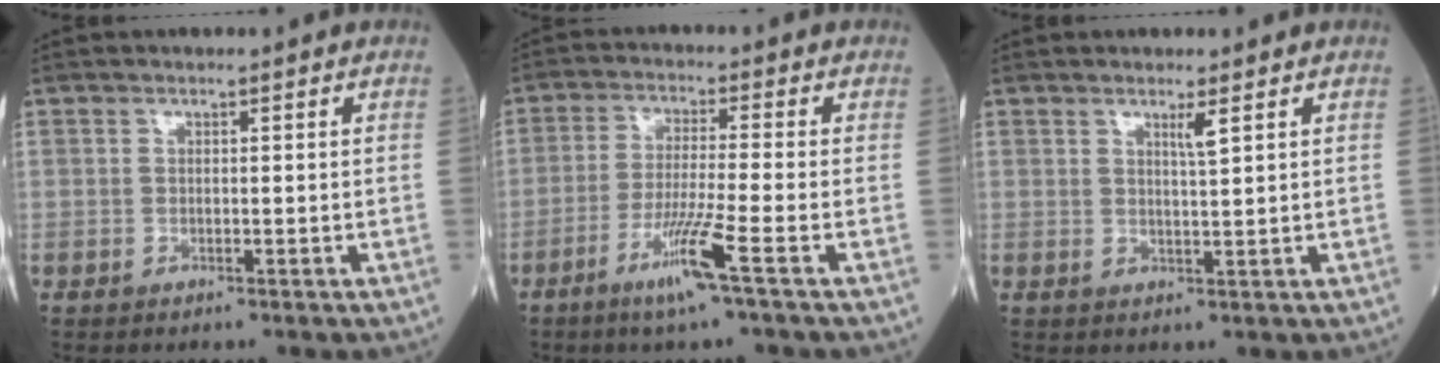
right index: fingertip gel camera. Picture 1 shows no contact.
{"total": 7.3, "force": [-3.7, -1.3, 6.2], "torque": [-0.118, -0.020, -0.075]}
{"total": 2.0, "force": [1.3, -0.3, 1.4], "torque": [-0.026, -0.004, 0.026]}